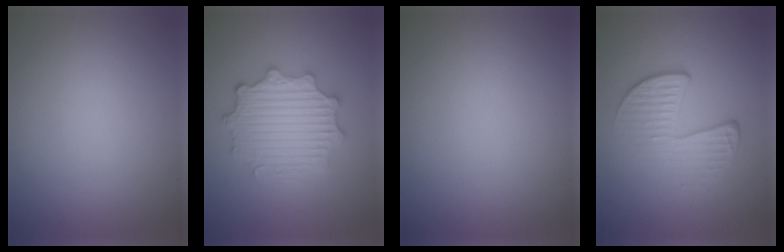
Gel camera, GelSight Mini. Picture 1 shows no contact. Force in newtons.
{"total": 5.6, "press": 5.6, "slide": 1.0}
{"total": 0.0}
{"total": 4.2, "press": 2.6, "slide": 3.3}